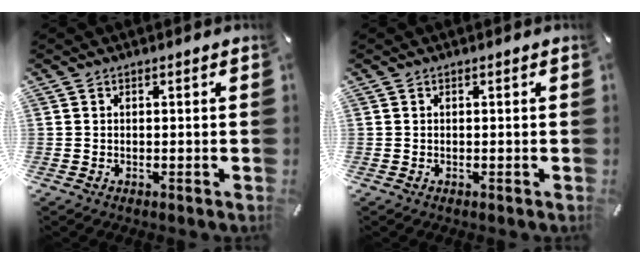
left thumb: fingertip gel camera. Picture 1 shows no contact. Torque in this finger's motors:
{"motor_torque": [0.00, 0.00, 0.00, 0.00, 0.00]}